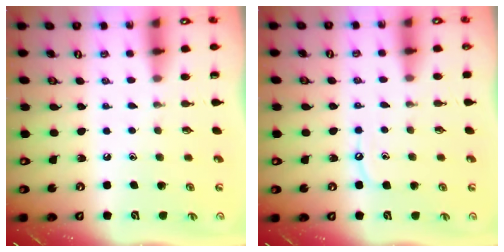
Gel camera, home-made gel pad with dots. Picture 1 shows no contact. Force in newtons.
{"total": 5.4, "press": 5.4, "slide": 0.6}